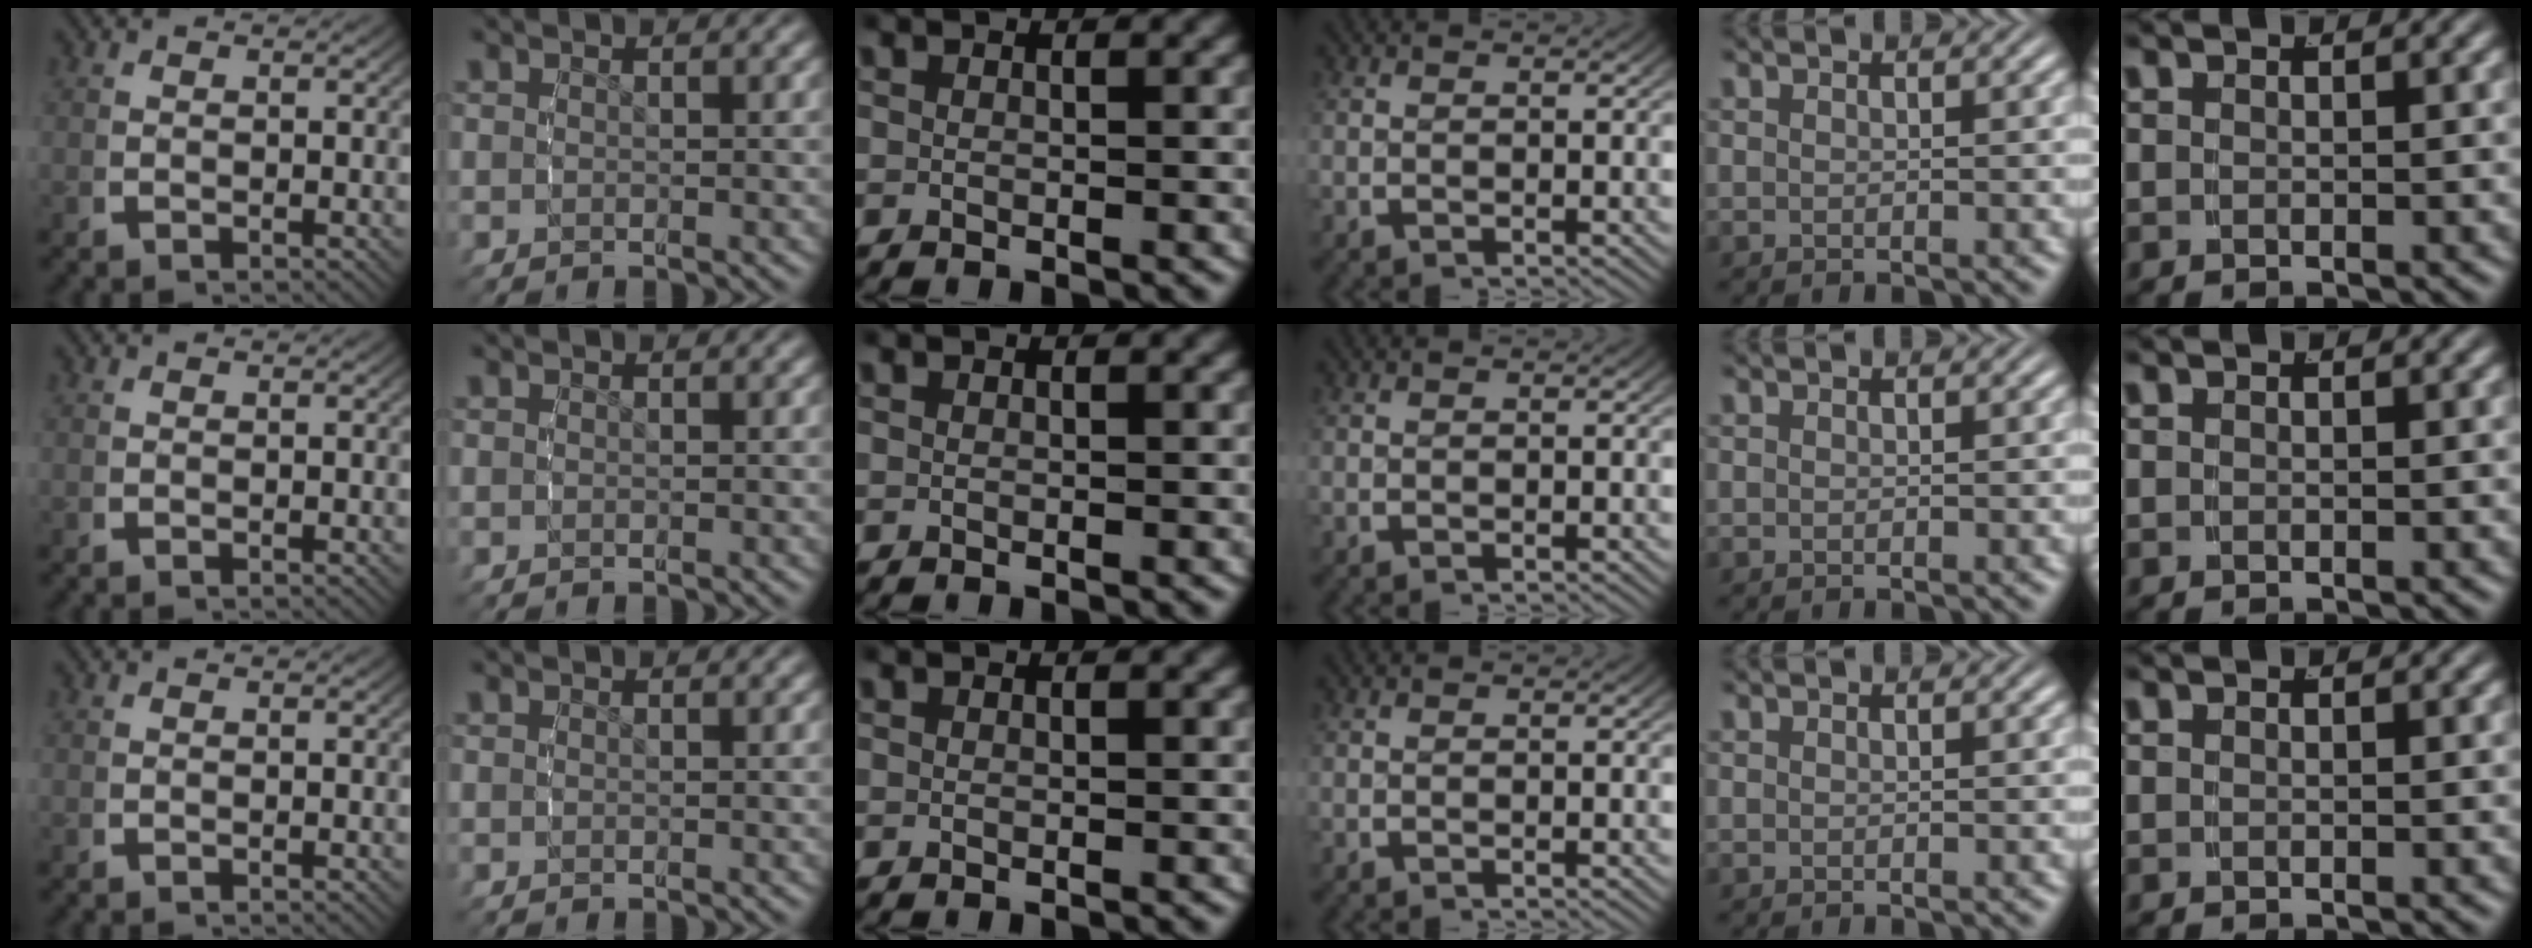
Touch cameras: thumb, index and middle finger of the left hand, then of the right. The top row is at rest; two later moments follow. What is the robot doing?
{"motion": "reach", "object": "shorts"}